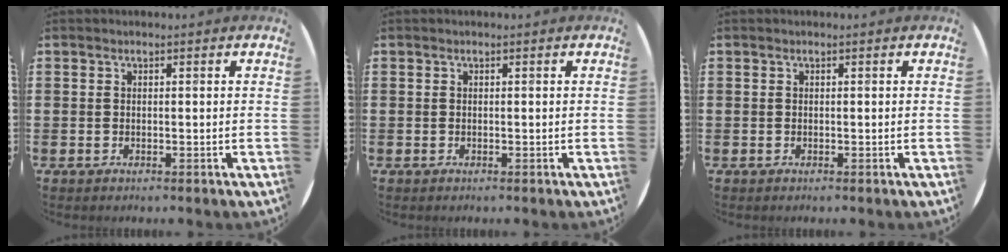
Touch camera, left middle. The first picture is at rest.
{"total": 0.0}
{"total": 0.0}